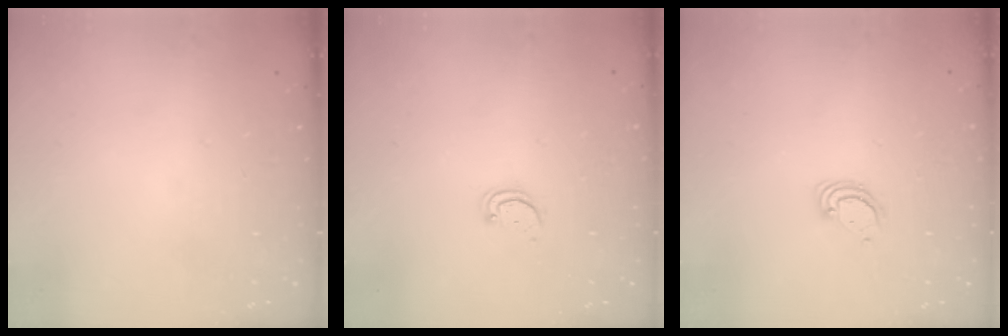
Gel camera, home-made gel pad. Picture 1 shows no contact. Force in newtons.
{"total": 1.9, "press": 1.9, "slide": 0.2}
{"total": 4.1, "press": 4.1, "slide": 0.2}